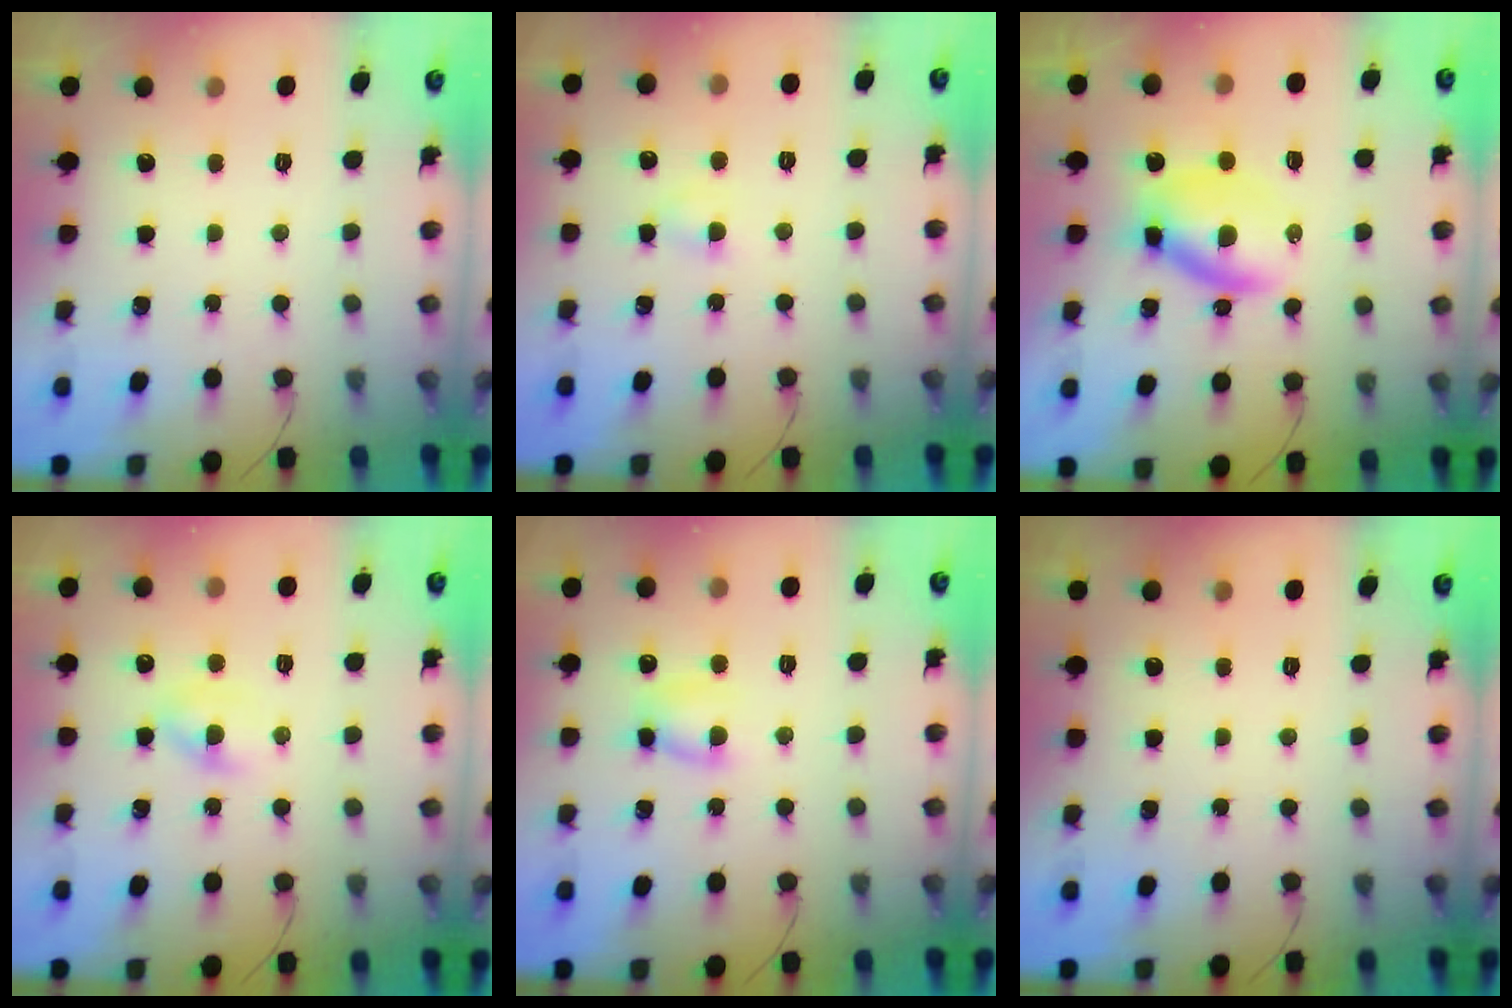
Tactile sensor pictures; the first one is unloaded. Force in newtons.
{"total": 2.8, "press": 2.6, "slide": 1.1}
{"total": 5.8, "press": 5.8, "slide": 0.6}
{"total": 3.4, "press": 3.2, "slide": 1.1}
{"total": 5.7, "press": 5.7, "slide": 0.2}
{"total": 0.0}